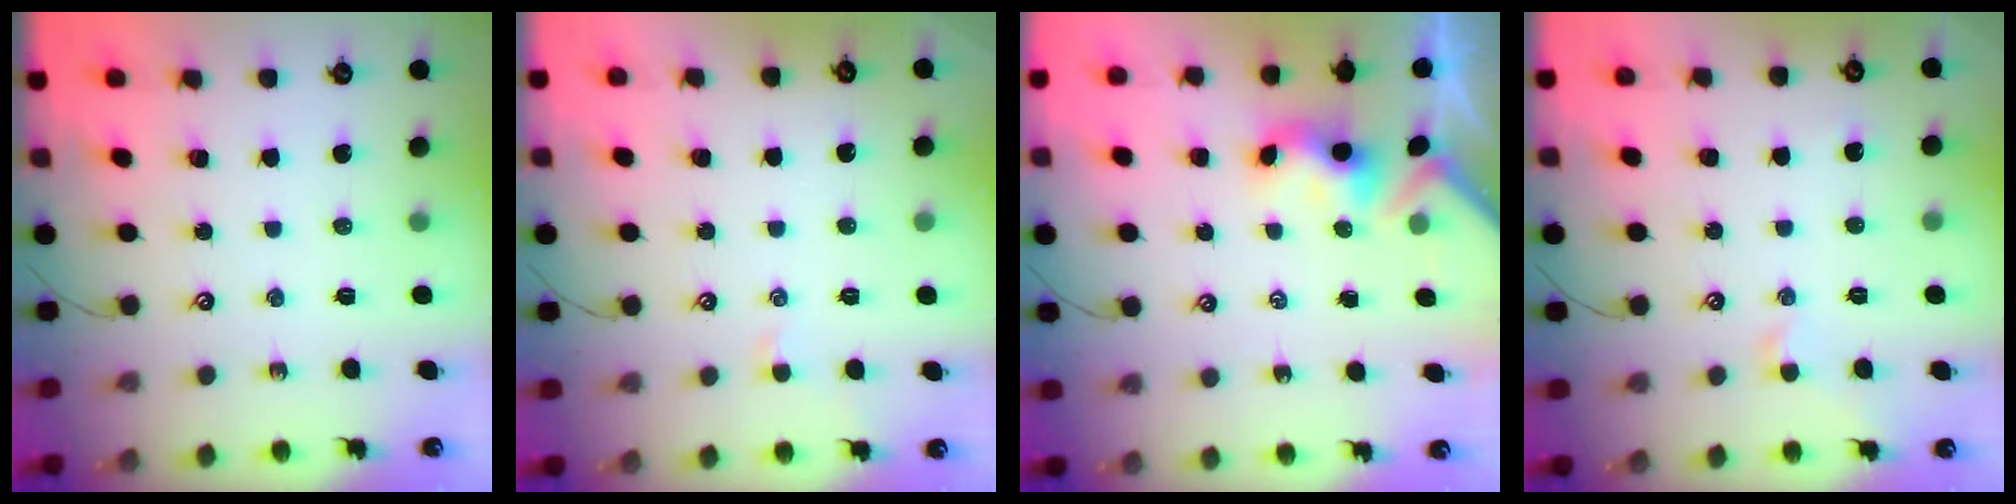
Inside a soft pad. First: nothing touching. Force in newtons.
{"total": 1.1, "press": 1.1, "slide": 0.4}
{"total": 3.0, "press": 2.9, "slide": 0.6}
{"total": 1.0, "press": 0.8, "slide": 0.6}